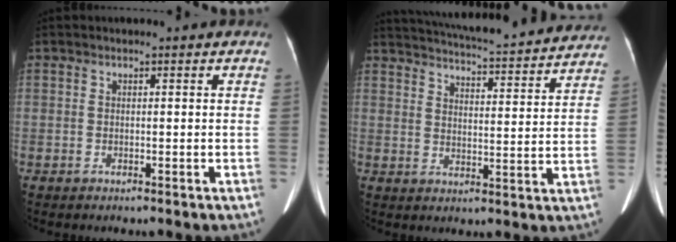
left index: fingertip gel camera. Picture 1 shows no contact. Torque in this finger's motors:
{"motor_torque": [0.15, -0.58, 0.03, 0.02]}